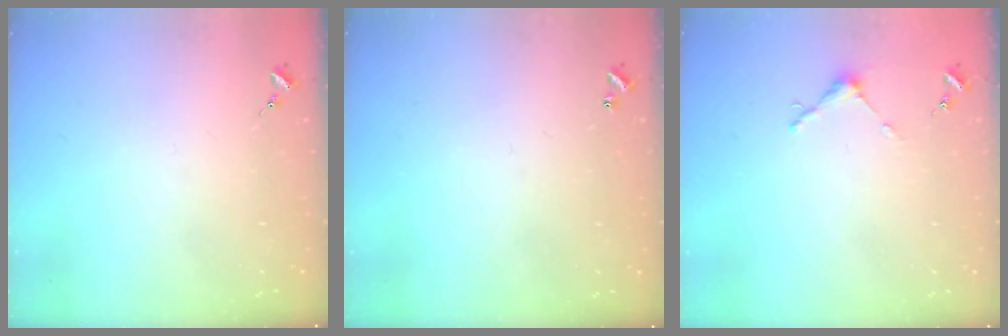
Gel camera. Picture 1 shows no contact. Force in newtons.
{"total": 0.9, "press": 0.9, "slide": 0.2}
{"total": 3.7, "press": 3.7, "slide": 0.3}